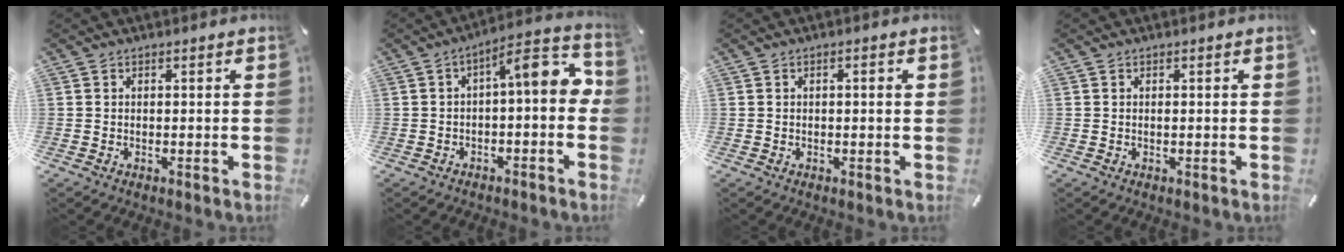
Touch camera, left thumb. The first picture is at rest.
{"total": 9.6, "force": [0.7, 3.3, 9.0], "torque": [-0.131, -0.004, 0.006]}
{"total": 1.2, "force": [0.0, 0.3, 1.2], "torque": [-0.022, 0.000, 0.000]}
{"total": 0.0}